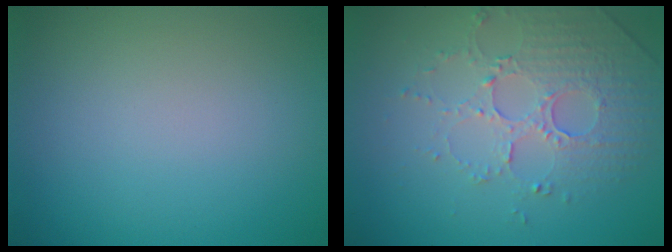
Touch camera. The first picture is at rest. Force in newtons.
{"total": 5.0, "press": 3.4, "slide": 3.7}